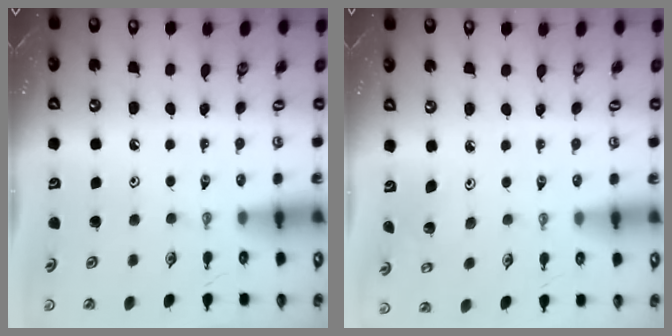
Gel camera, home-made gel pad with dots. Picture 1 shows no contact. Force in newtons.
{"total": 2.8, "press": 2.8, "slide": 0.2}